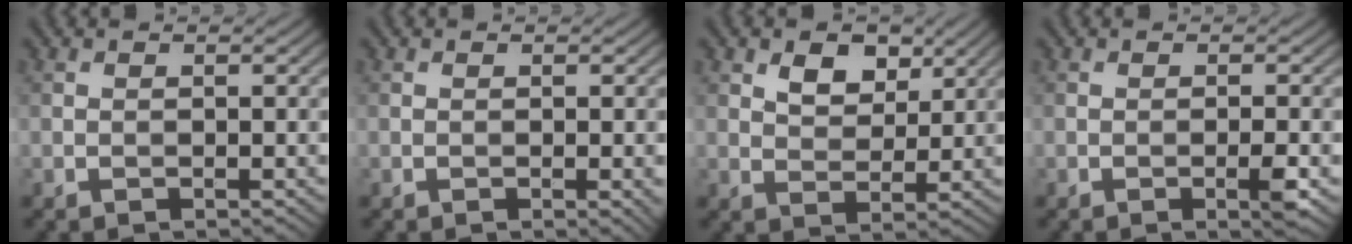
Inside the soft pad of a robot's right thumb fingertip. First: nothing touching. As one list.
[{"total": 1.1, "force": [-0.2, 0.1, 1.1], "torque": [-0.018, -0.004, -0.003]}, {"total": 4.4, "force": [2.4, 2.8, 2.4], "torque": [-0.046, -0.005, 0.040]}, {"total": 2.0, "force": [-0.7, 0.1, 1.9], "torque": [-0.032, 0.002, -0.013]}]